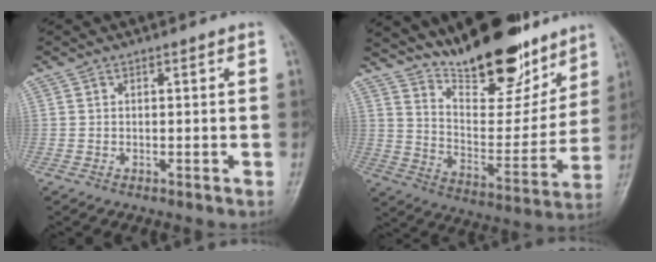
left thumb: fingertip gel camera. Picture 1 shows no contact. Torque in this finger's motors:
{"motor_torque": [0.31, 0.16, 1.39, -1.36, 0.21]}